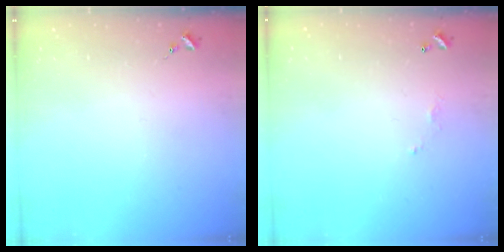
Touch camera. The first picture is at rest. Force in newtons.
{"total": 3.6, "press": 3.6, "slide": 0.1}